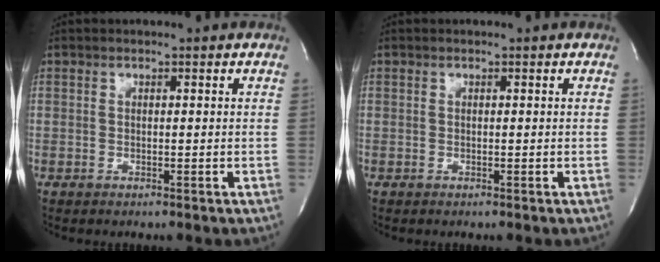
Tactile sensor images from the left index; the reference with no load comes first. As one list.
[{"total": 0.0}]